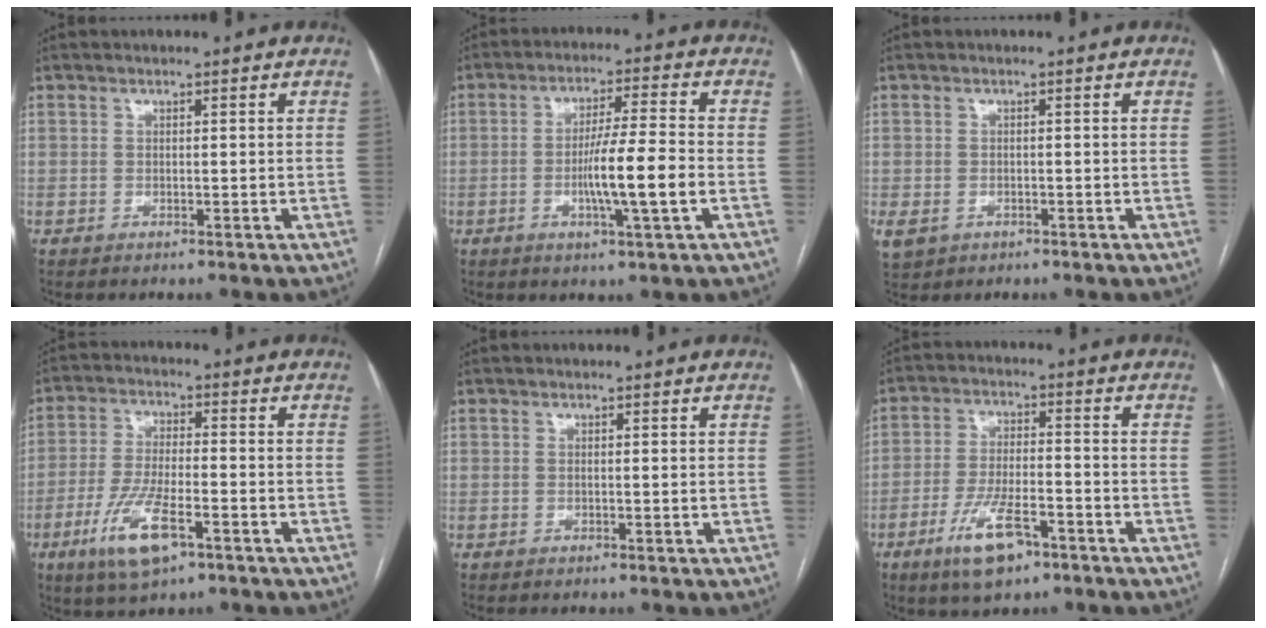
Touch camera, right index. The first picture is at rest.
{"total": 9.1, "force": [-2.2, -0.2, 8.8], "torque": [-0.155, -0.004, -0.042]}
{"total": 4.6, "force": [-2.2, 3.6, 1.9], "torque": [-0.045, -0.003, -0.028]}
{"total": 9.9, "force": [-4.9, 2.5, 8.3], "torque": [-0.172, -0.015, -0.086]}
{"total": 0.0}
{"total": 9.2, "force": [-5.3, 2.8, 7.0], "torque": [-0.138, -0.007, -0.091]}